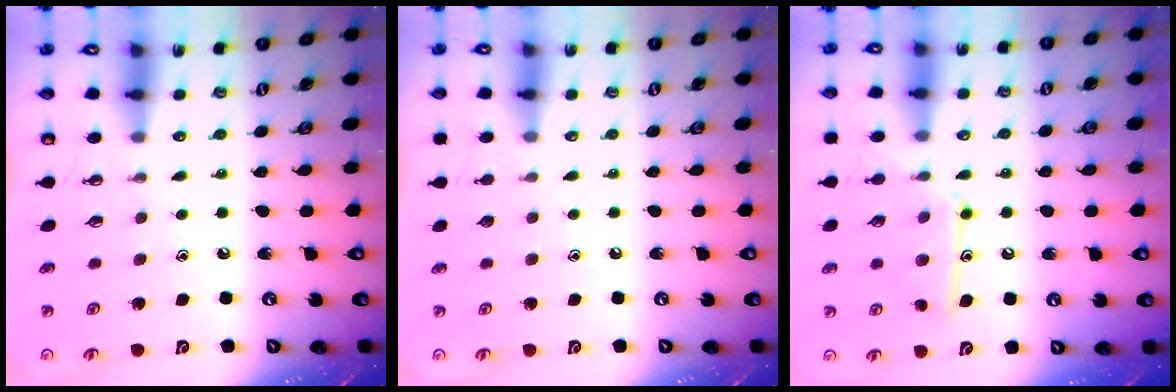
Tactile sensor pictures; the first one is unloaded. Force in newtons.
{"total": 0.0}
{"total": 12.5, "press": 12.5, "slide": 0.9}